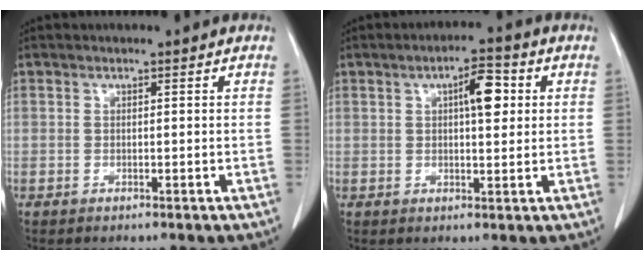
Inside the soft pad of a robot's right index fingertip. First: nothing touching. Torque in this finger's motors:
{"motor_torque": [0.15, 0.07, 0.15, 0.03]}